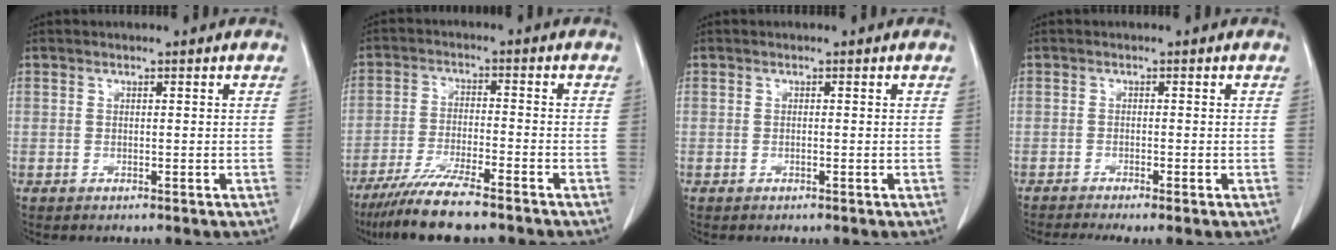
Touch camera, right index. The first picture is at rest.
{"total": 10.0, "force": [-8.1, 0.5, 5.8], "torque": [-0.099, -0.027, -0.136]}
{"total": 0.0}
{"total": 4.6, "force": [-3.6, 0.2, 2.9], "torque": [-0.039, -0.009, -0.055]}